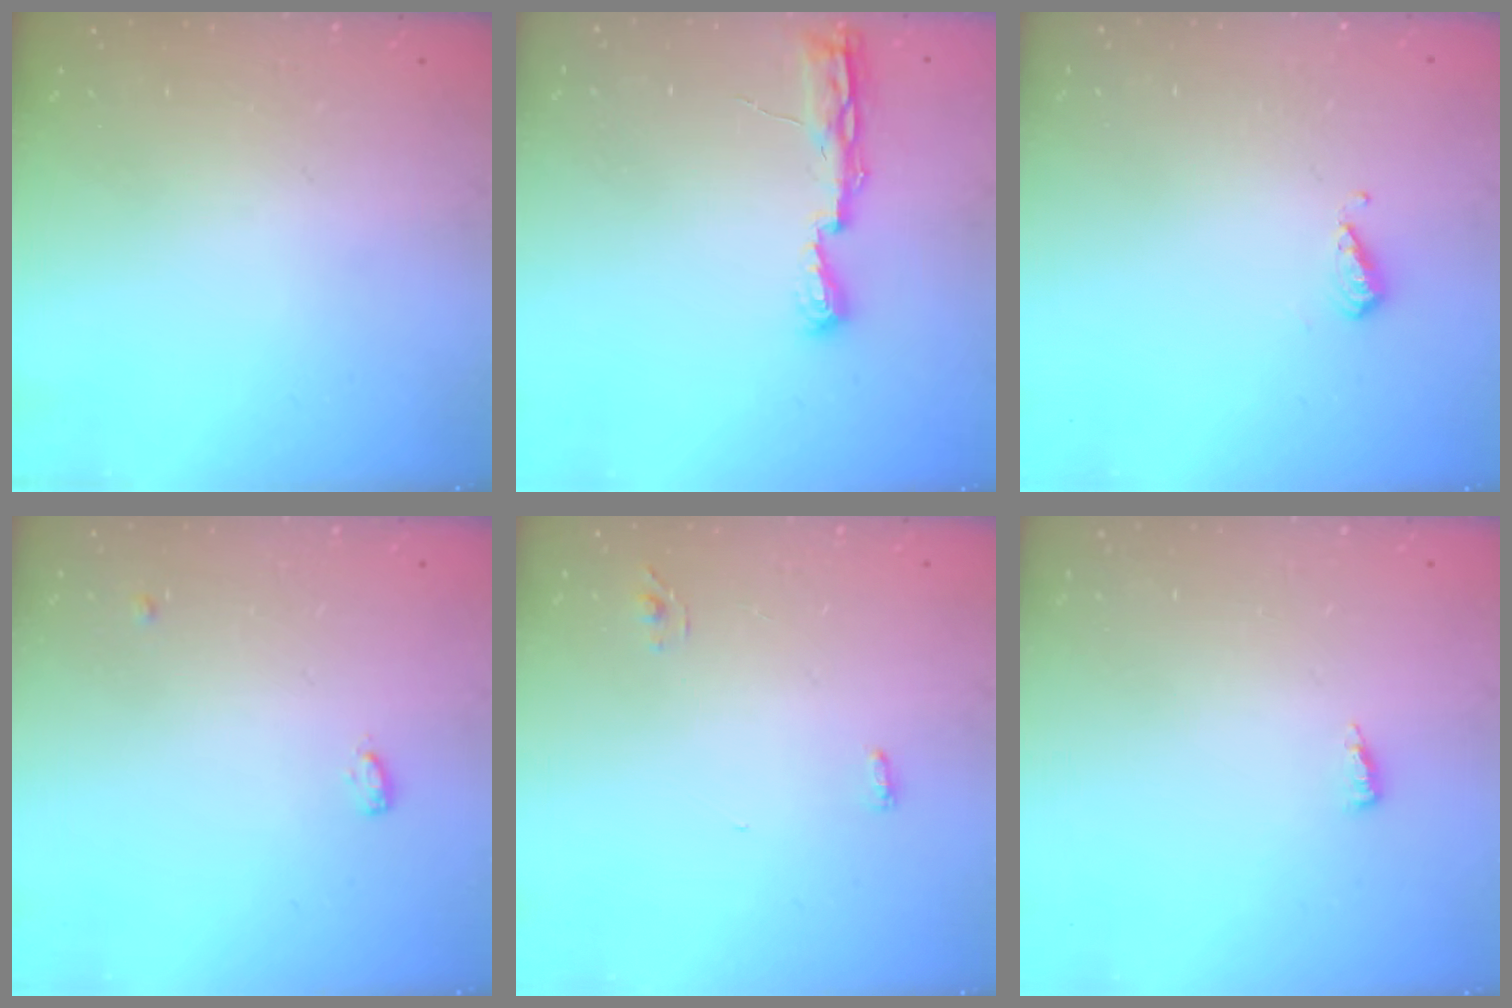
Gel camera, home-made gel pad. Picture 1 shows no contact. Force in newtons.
{"total": 7.1, "press": 7.1, "slide": 0.8}
{"total": 4.6, "press": 4.5, "slide": 0.9}
{"total": 7.9, "press": 4.2, "slide": 6.7}
{"total": 3.6, "press": 3.2, "slide": 1.6}
{"total": 4.2, "press": 4.2, "slide": 0.6}